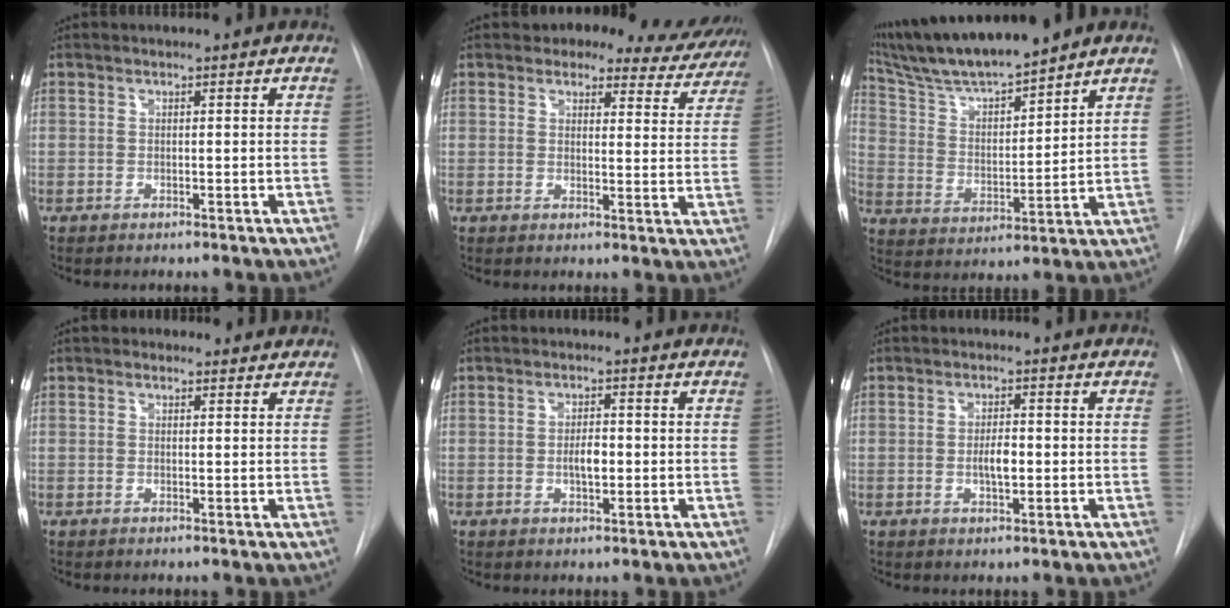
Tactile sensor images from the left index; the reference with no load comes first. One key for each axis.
{"total": 10.7, "fx": 9.9, "fy": 3.9, "fz": 1.2, "tx": 0.020, "ty": -0.015, "tz": 0.088}
{"total": 13.8, "fx": 12.2, "fy": 0.3, "fz": 6.3, "tx": -0.118, "ty": 0.009, "tz": 0.230}
{"total": 1.8, "fx": 1.3, "fy": 1.2, "fz": 0.4, "tx": -0.007, "ty": 0.011, "tz": 0.014}
{"total": 2.8, "fx": -0.3, "fy": 1.1, "fz": 2.5, "tx": -0.044, "ty": 0.002, "tz": -0.003}
{"total": 3.0, "fx": -0.3, "fy": 1.0, "fz": 2.8, "tx": -0.049, "ty": 0.001, "tz": -0.003}